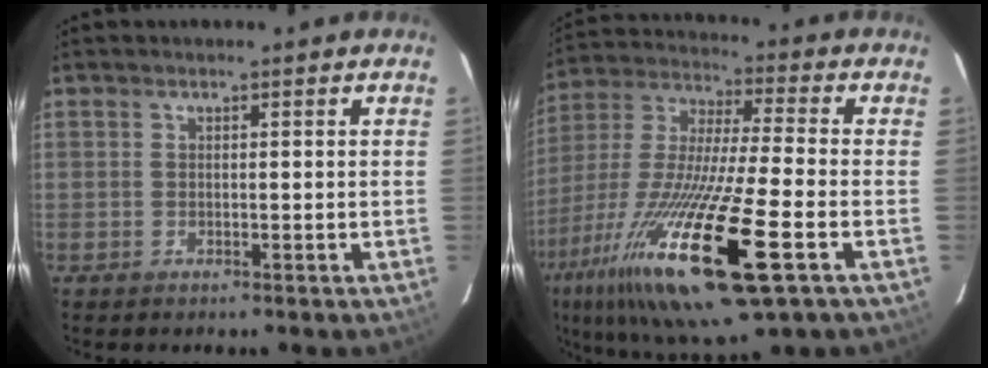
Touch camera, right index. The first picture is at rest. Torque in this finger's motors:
{"motor_torque": [2.14, 0.00, 1.05, 0.21]}